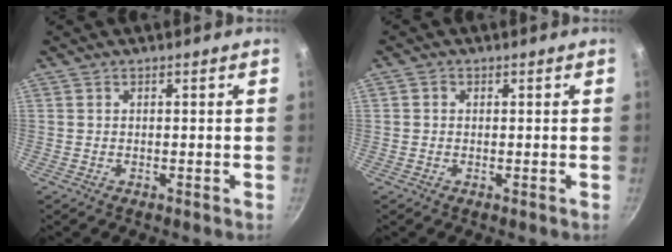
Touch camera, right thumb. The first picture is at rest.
{"total": 0.9, "force": [0.2, 0.8, 0.3], "torque": [-0.005, 0.004, 0.002]}